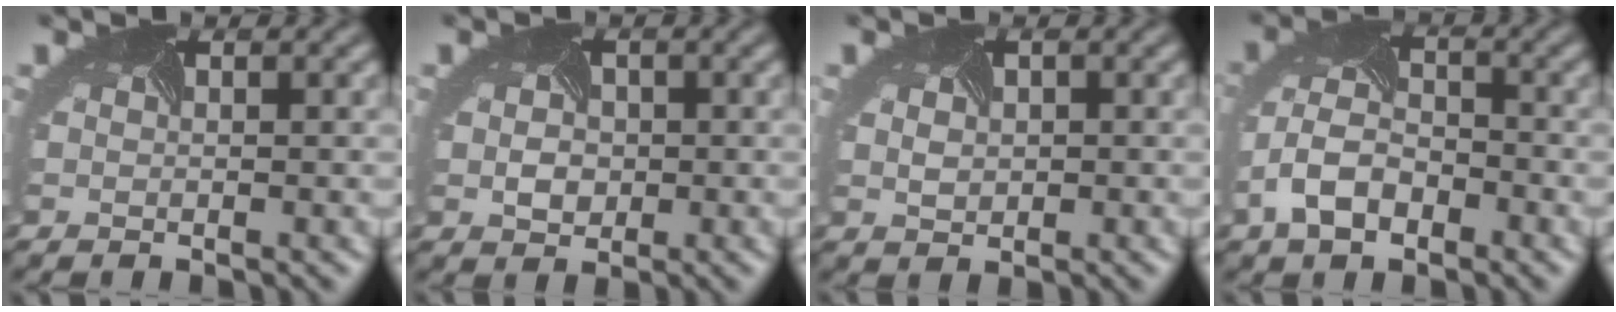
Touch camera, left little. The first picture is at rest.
{"total": 1.9, "force": [-0.2, 1.6, 1.0], "torque": [-0.022, 0.000, -0.006]}
{"total": 1.4, "force": [0.1, 1.2, 0.7], "torque": [-0.015, 0.005, 0.011]}
{"total": 5.4, "force": [-2.7, 3.2, 3.4], "torque": [-0.080, 0.000, -0.058]}